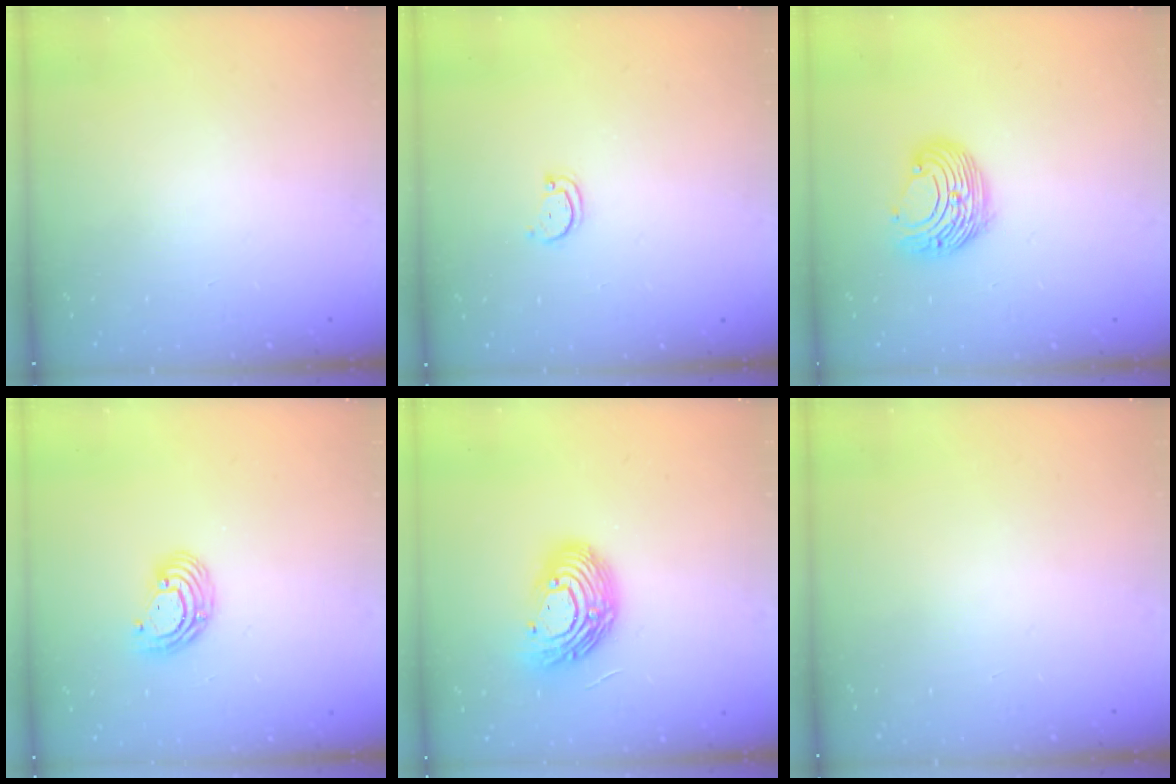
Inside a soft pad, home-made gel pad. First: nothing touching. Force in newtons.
{"total": 2.9, "press": 2.9, "slide": 0.4}
{"total": 10.7, "press": 10.7, "slide": 0.5}
{"total": 8.0, "press": 7.9, "slide": 1.2}
{"total": 13.7, "press": 13.7, "slide": 0.5}
{"total": 0.0}